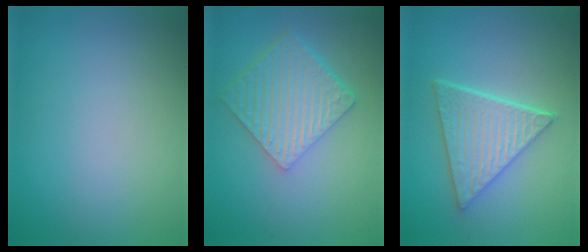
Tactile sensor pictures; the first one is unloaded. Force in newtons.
{"total": 6.5, "press": 4.4, "slide": 4.7}
{"total": 5.9, "press": 4.4, "slide": 3.8}